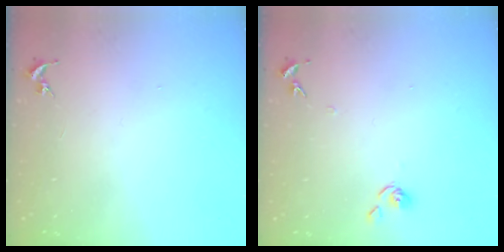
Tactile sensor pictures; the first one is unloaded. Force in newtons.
{"total": 6.7, "press": 6.7, "slide": 0.6}